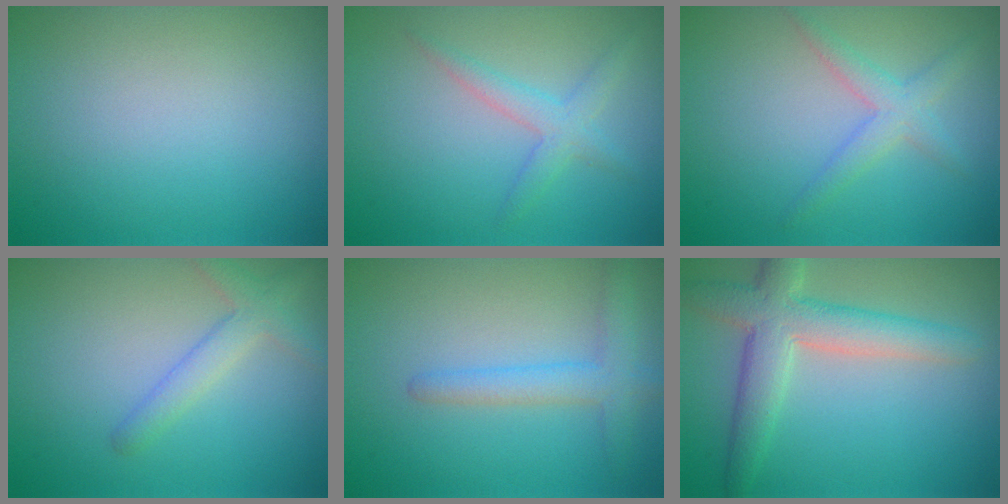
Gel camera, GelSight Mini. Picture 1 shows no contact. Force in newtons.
{"total": 2.2, "press": 2.2, "slide": 0.1}
{"total": 2.3, "press": 2.3, "slide": 0.1}
{"total": 2.4, "press": 2.4, "slide": 0.1}
{"total": 2.8, "press": 2.8, "slide": 0.2}
{"total": 5.5, "press": 5.5, "slide": 0.3}